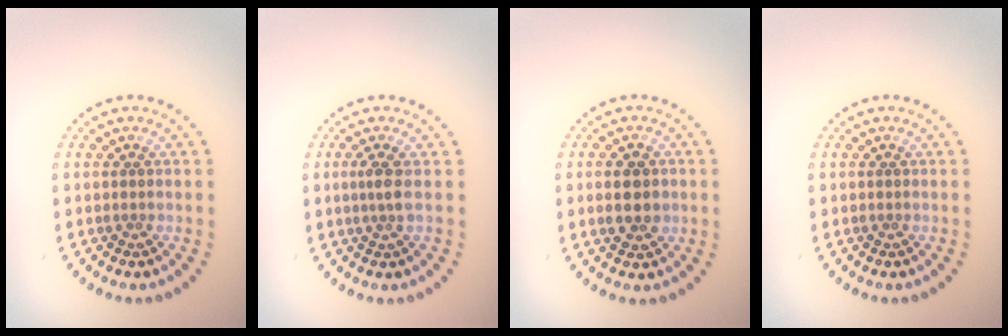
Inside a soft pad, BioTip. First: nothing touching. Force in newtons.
{"total": 1.4, "press": 1.1, "slide": 1.0}
{"total": 3.2, "press": 3.2, "slide": 0.2}
{"total": 0.0}